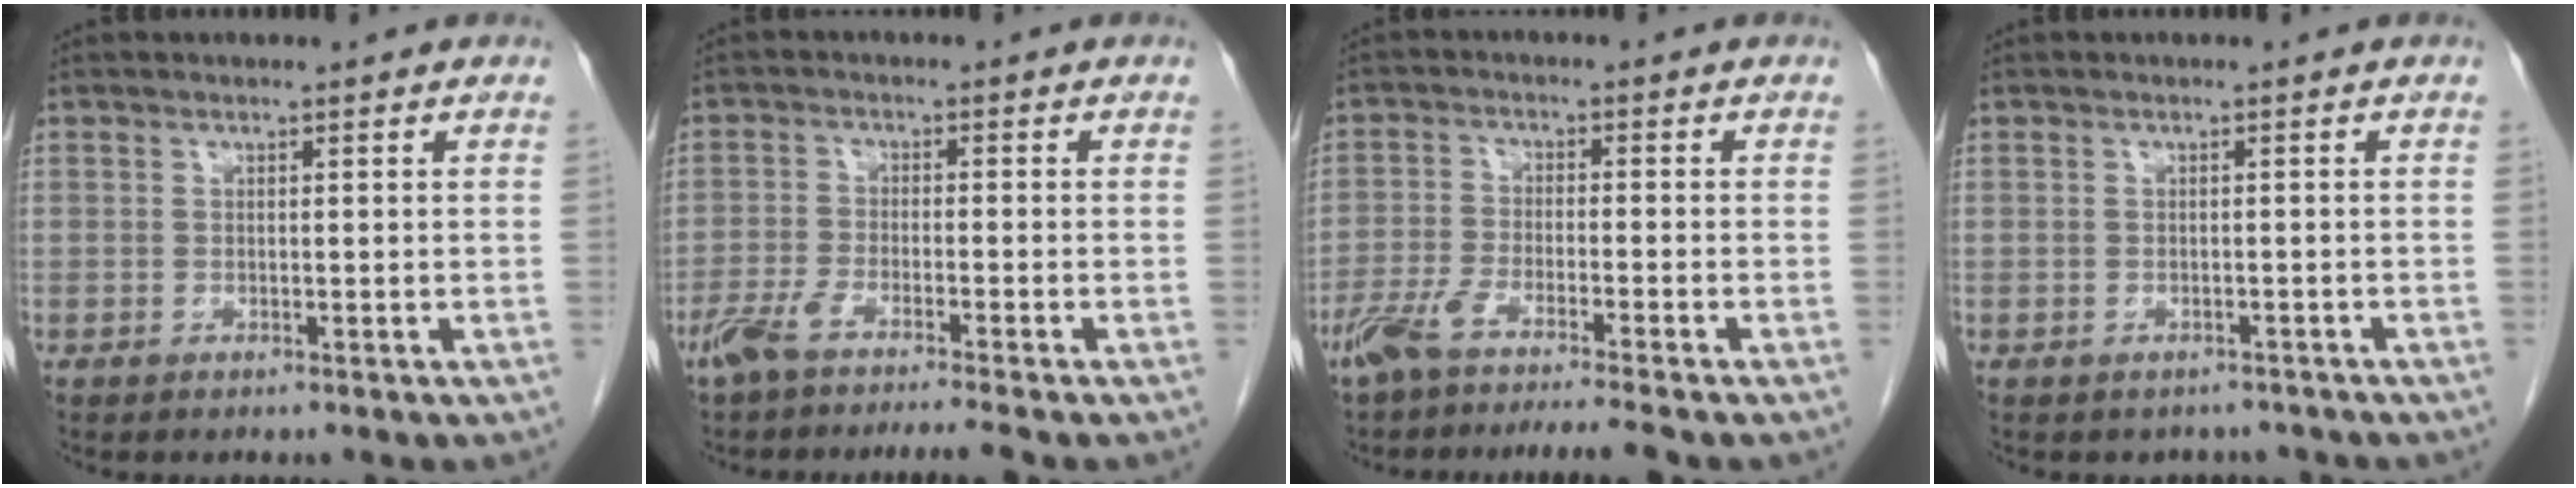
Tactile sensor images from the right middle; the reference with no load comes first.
{"total": 7.0, "force": [-5.6, -0.3, 4.1], "torque": [-0.069, -0.011, -0.096]}
{"total": 8.8, "force": [-7.2, -0.3, 5.1], "torque": [-0.084, -0.017, -0.122]}
{"total": 2.9, "force": [-2.5, 1.5, -0.1], "torque": [0.001, 0.008, -0.032]}